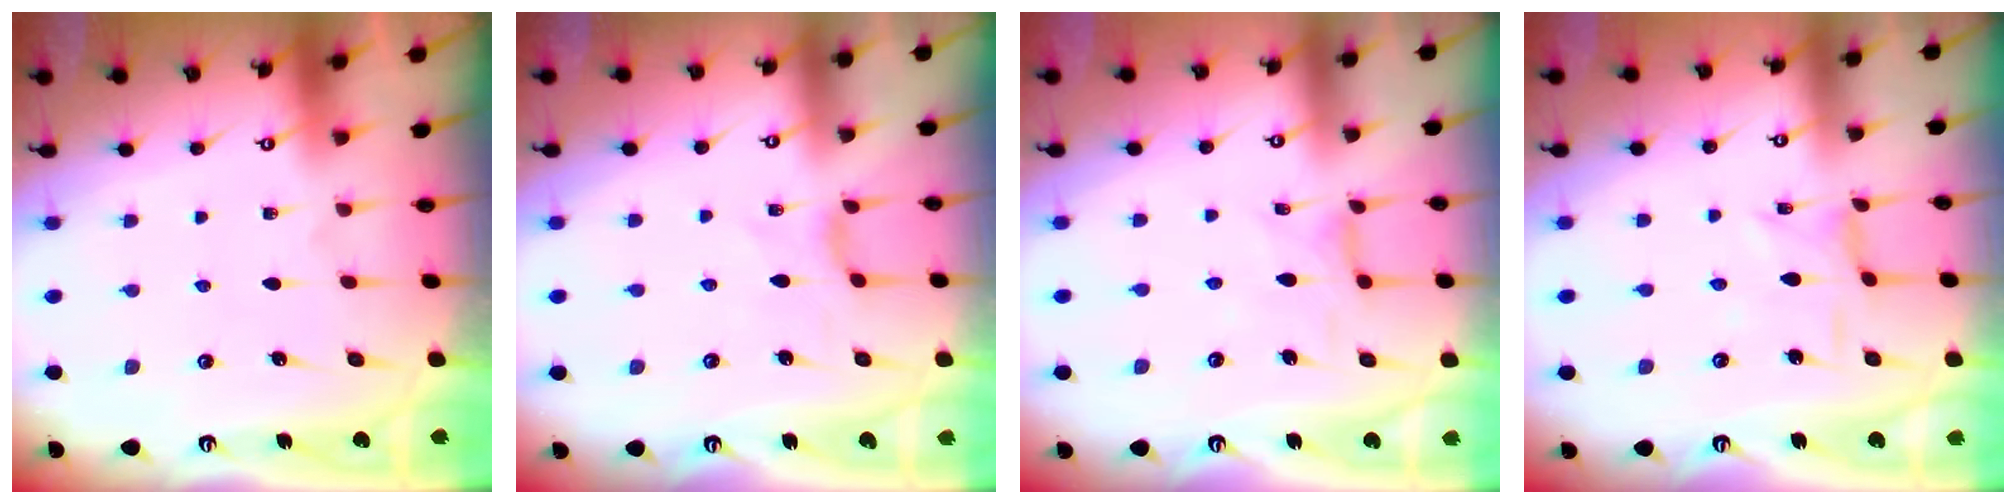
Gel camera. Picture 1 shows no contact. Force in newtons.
{"total": 2.4, "press": 2.4, "slide": 0.5}
{"total": 1.3, "press": 1.2, "slide": 0.4}
{"total": 1.7, "press": 1.6, "slide": 0.3}